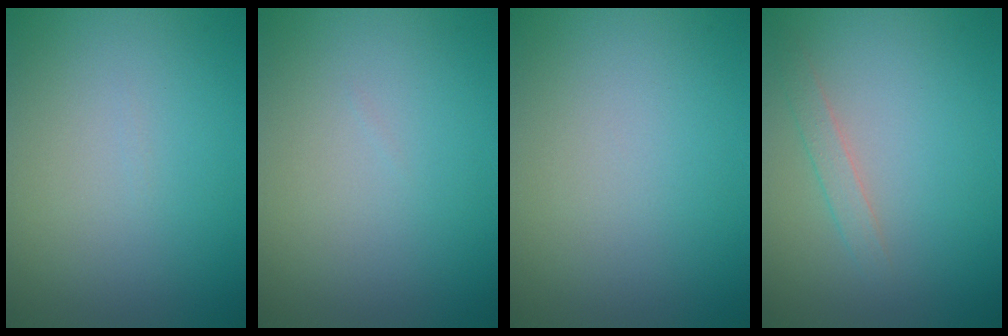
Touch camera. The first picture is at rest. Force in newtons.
{"total": 0.0}
{"total": 0.0}
{"total": 1.5, "press": 1.5, "slide": 0.1}